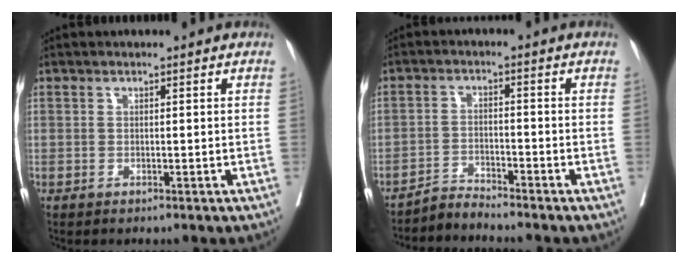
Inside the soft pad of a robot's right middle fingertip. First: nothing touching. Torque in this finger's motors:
{"motor_torque": [-0.03, 0.05, -0.02, 0.01]}